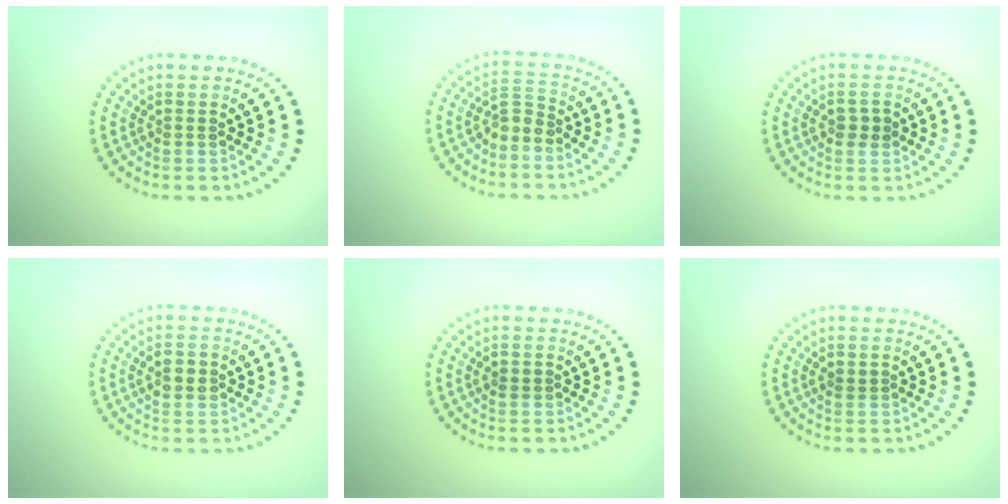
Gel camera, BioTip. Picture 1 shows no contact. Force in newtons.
{"total": 2.0, "press": 1.6, "slide": 1.3}
{"total": 1.6, "press": 1.6, "slide": 0.1}
{"total": 2.5, "press": 2.5, "slide": 0.1}
{"total": 0.8, "press": 0.8, "slide": 0.3}
{"total": 0.8, "press": 0.8, "slide": 0.2}